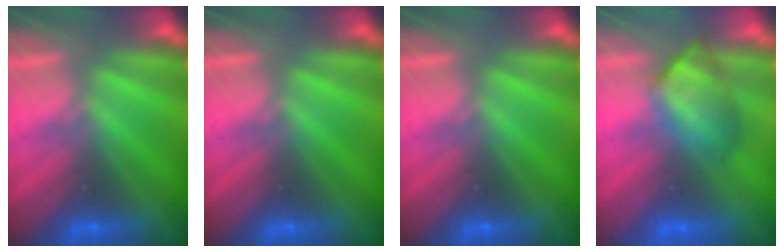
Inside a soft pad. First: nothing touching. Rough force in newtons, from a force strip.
{"total": 0.0}
{"total": 0.0}
{"total": 4.7}